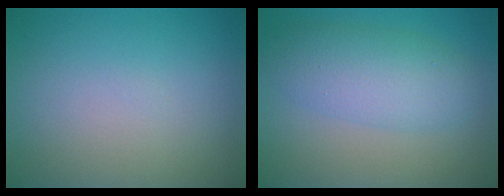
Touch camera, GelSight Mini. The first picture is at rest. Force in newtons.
{"total": 5.1, "press": 5.1, "slide": 0.1}